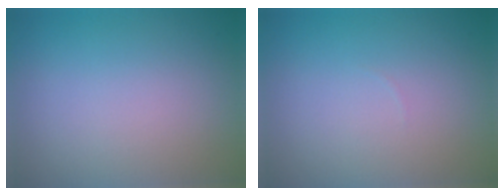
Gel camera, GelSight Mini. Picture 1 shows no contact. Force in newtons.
{"total": 0.0}